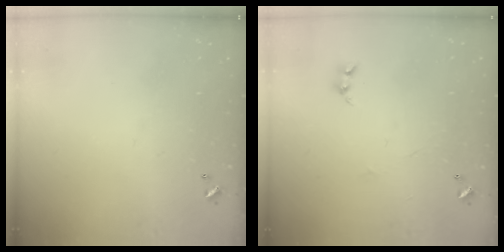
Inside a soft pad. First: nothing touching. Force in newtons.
{"total": 2.1, "press": 2.0, "slide": 0.5}